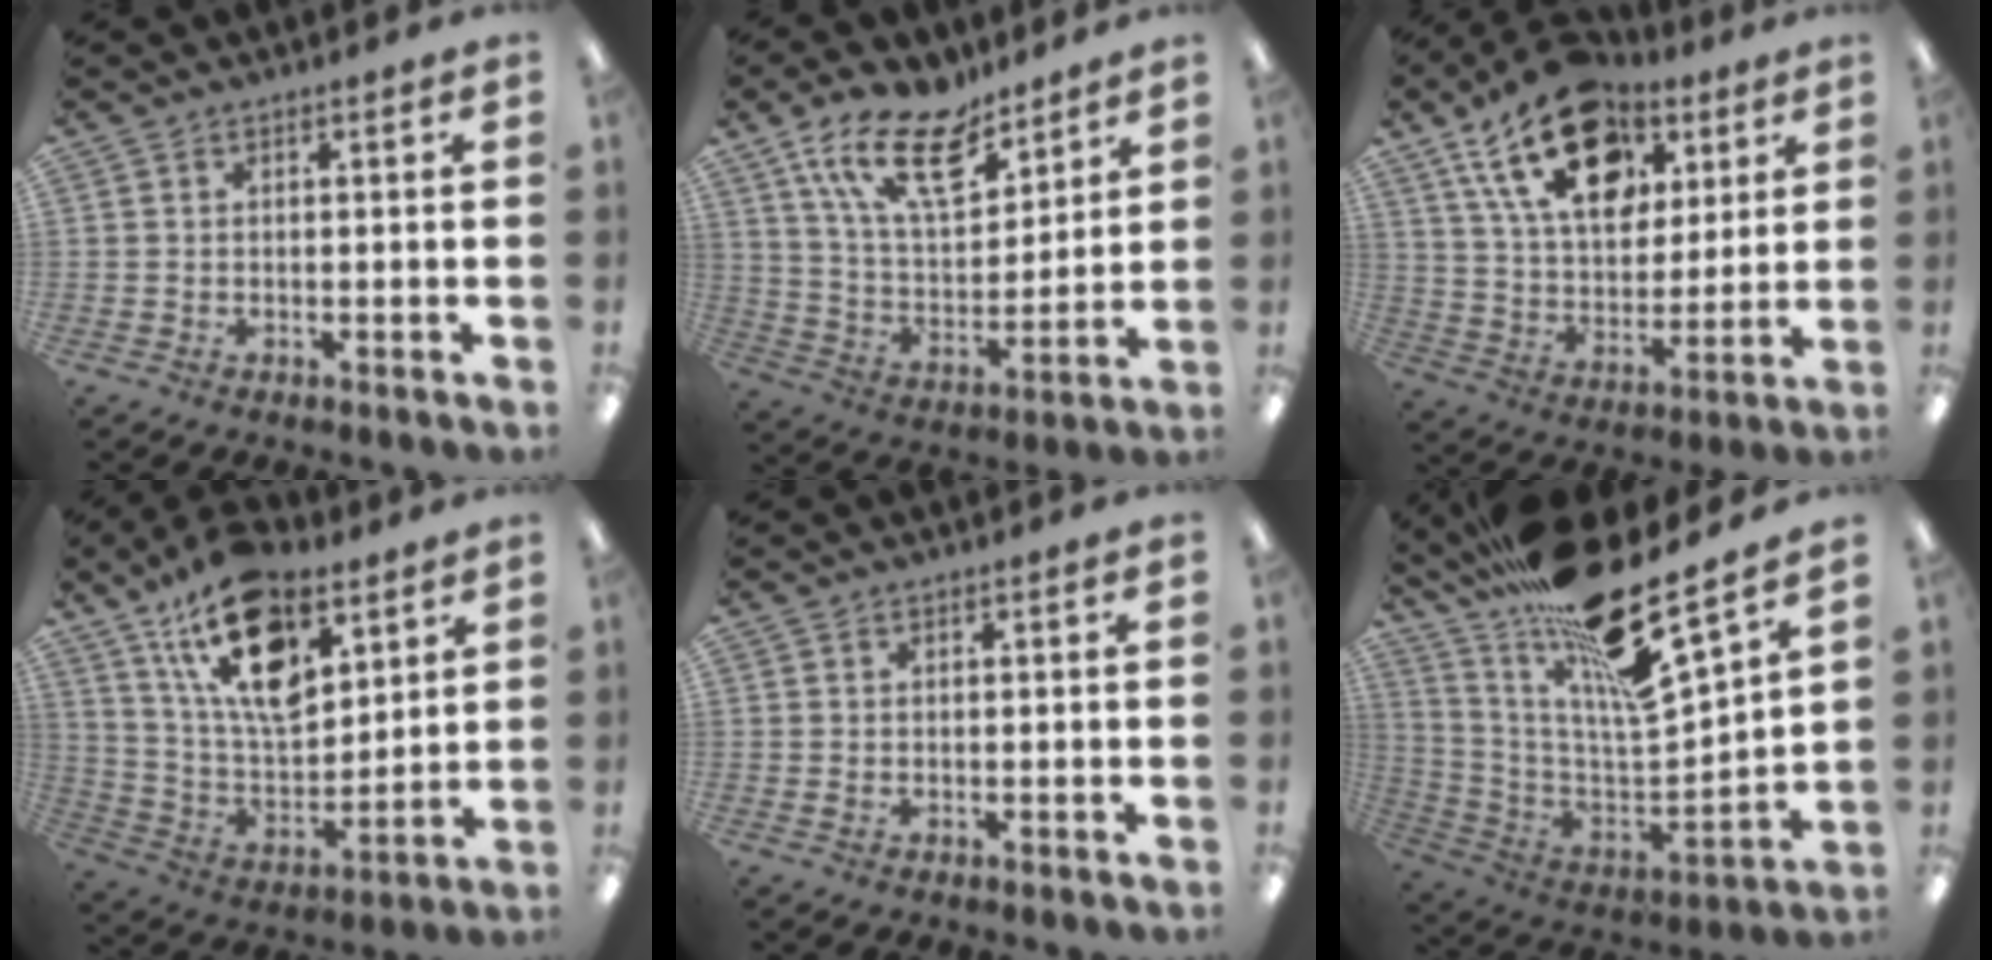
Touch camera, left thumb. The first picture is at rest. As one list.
[{"total": 17.7, "force": [11.6, 8.2, 10.5], "torque": [-0.189, -0.049, 0.209]}, {"total": 21.0, "force": [11.5, 12.7, 12.3], "torque": [-0.201, -0.043, 0.205]}, {"total": 20.2, "force": [11.5, 10.3, 13.1], "torque": [-0.231, -0.049, 0.202]}, {"total": 0.7, "force": [0.1, 0.4, 0.6], "torque": [-0.004, -0.002, -0.001]}, {"total": 22.3, "force": [16.7, 3.8, 14.3], "torque": [-0.250, -0.116, 0.271]}]